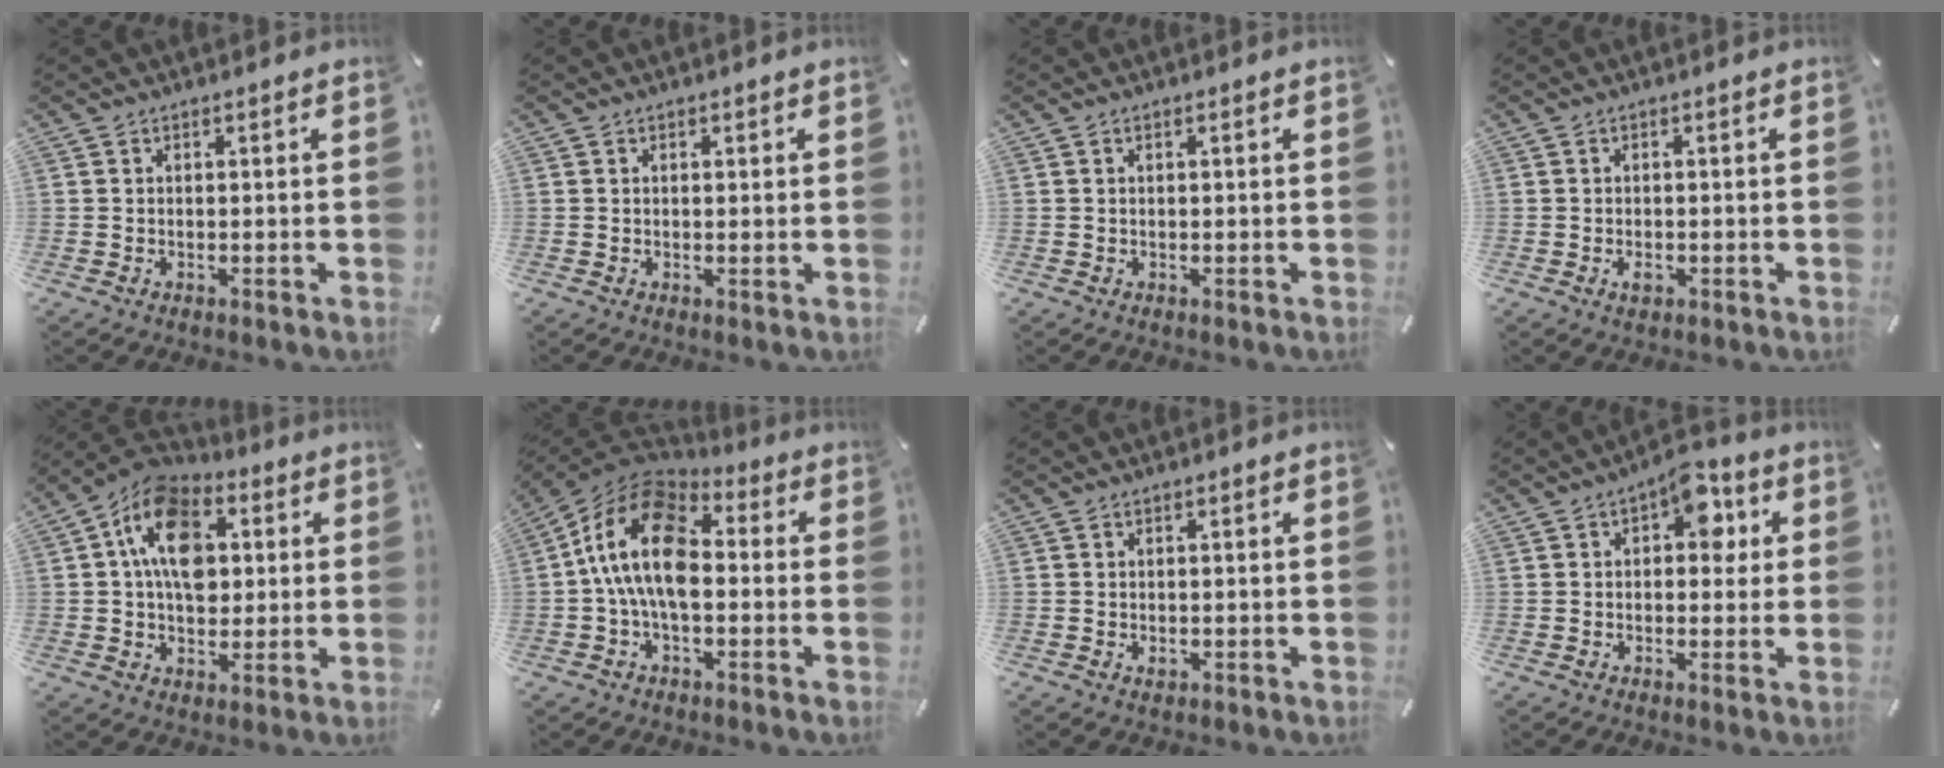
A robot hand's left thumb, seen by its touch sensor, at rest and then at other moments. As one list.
[{"total": 0.8, "force": [0.3, 0.4, 0.7], "torque": [-0.014, 0.002, 0.005]}, {"total": 0.6, "force": [0.1, 0.2, 0.5], "torque": [-0.009, 0.001, 0.002]}, {"total": 1.9, "force": [-0.6, 1.1, 1.4], "torque": [-0.025, 0.001, -0.010]}, {"total": 15.0, "force": [2.6, 10.8, 10.2], "torque": [-0.171, 0.008, 0.046]}, {"total": 16.7, "force": [-0.5, 10.1, 13.3], "torque": [-0.282, 0.012, -0.014]}, {"total": 1.1, "force": [-0.2, 0.8, 0.8], "torque": [-0.015, 0.002, -0.004]}, {"total": 8.2, "force": [3.0, 4.7, 6.1], "torque": [-0.067, -0.009, 0.043]}]